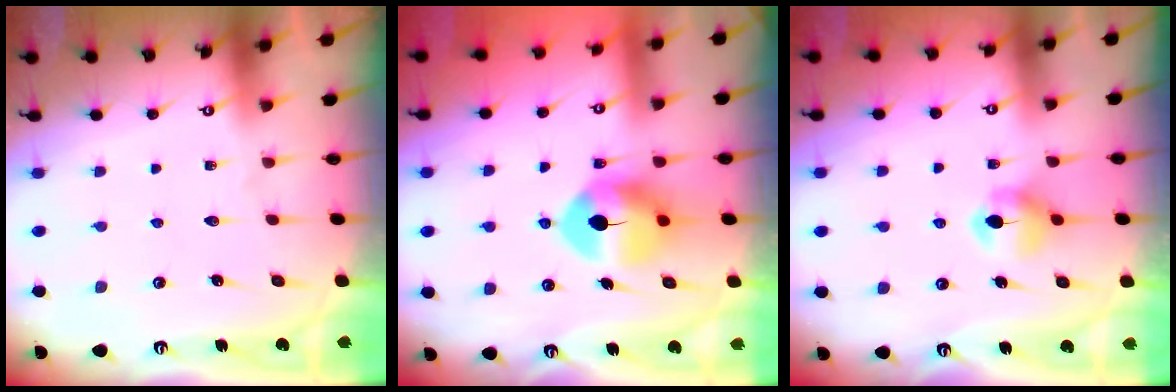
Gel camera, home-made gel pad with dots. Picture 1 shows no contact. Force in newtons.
{"total": 8.5, "press": 8.3, "slide": 1.4}
{"total": 5.9, "press": 5.9, "slide": 0.7}